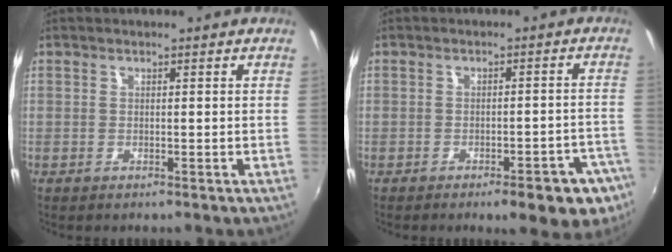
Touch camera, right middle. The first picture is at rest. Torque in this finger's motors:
{"motor_torque": [0.39, -0.91, 0.05, 0.00]}